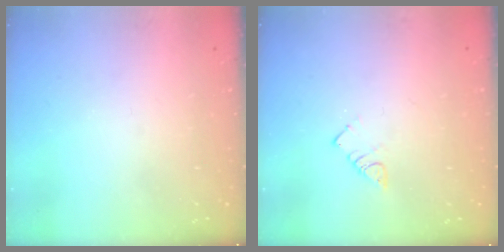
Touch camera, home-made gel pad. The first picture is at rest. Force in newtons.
{"total": 2.9, "press": 2.9, "slide": 0.5}